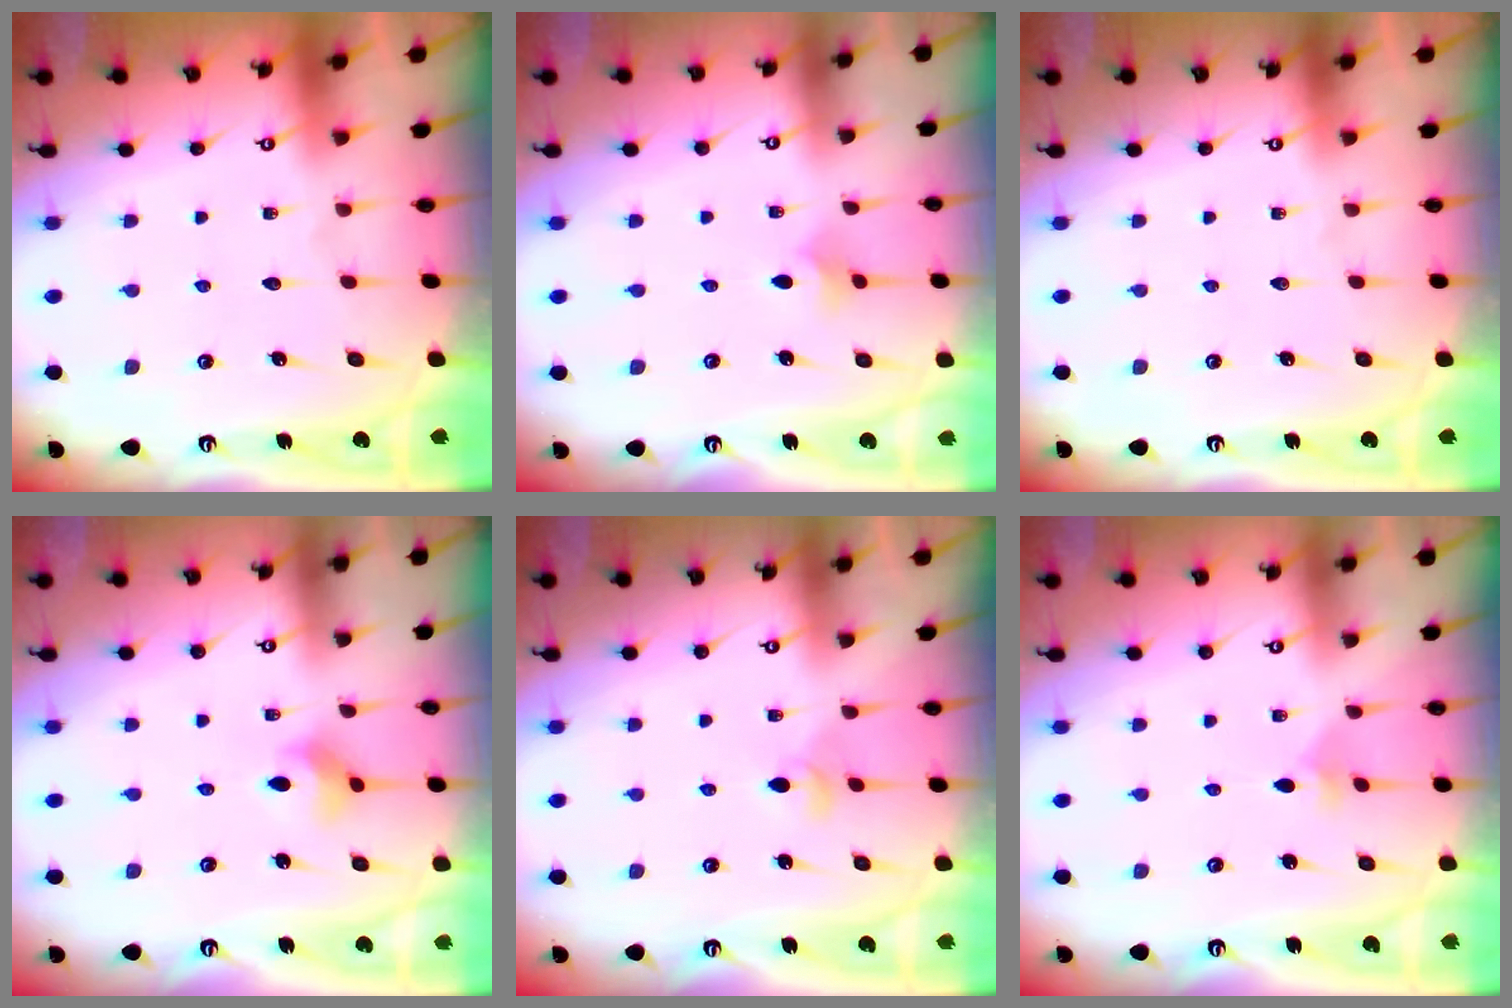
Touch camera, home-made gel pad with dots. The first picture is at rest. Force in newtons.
{"total": 3.3, "press": 3.3, "slide": 0.8}
{"total": 0.0}
{"total": 3.9, "press": 3.8, "slide": 0.8}
{"total": 3.6, "press": 3.6, "slide": 0.7}
{"total": 2.2, "press": 2.2, "slide": 0.6}